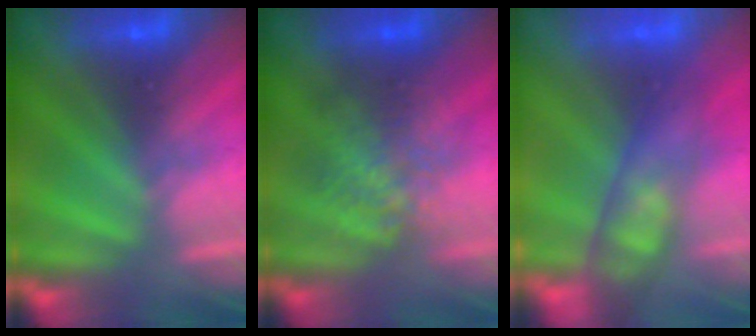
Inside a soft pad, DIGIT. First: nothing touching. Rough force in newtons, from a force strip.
{"total": 2.2}
{"total": 4.4}